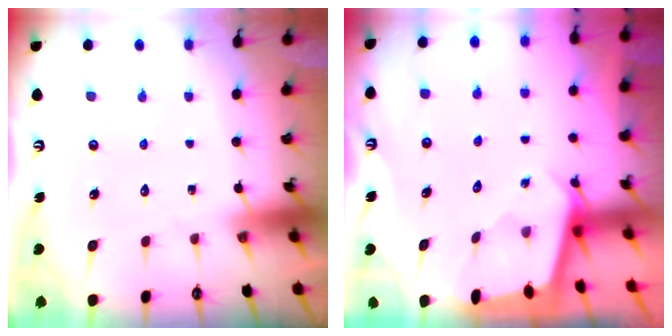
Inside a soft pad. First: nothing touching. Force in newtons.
{"total": 1.8, "press": 1.7, "slide": 0.2}